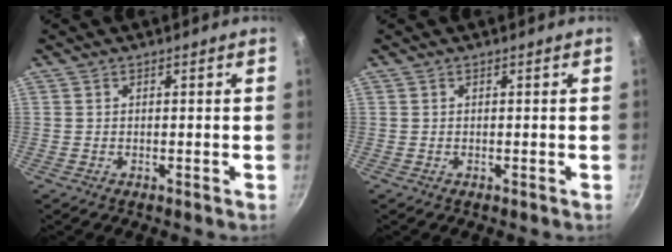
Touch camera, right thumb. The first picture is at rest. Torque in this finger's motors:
{"motor_torque": [0.00, 0.00, 0.00, 0.00, 0.00]}